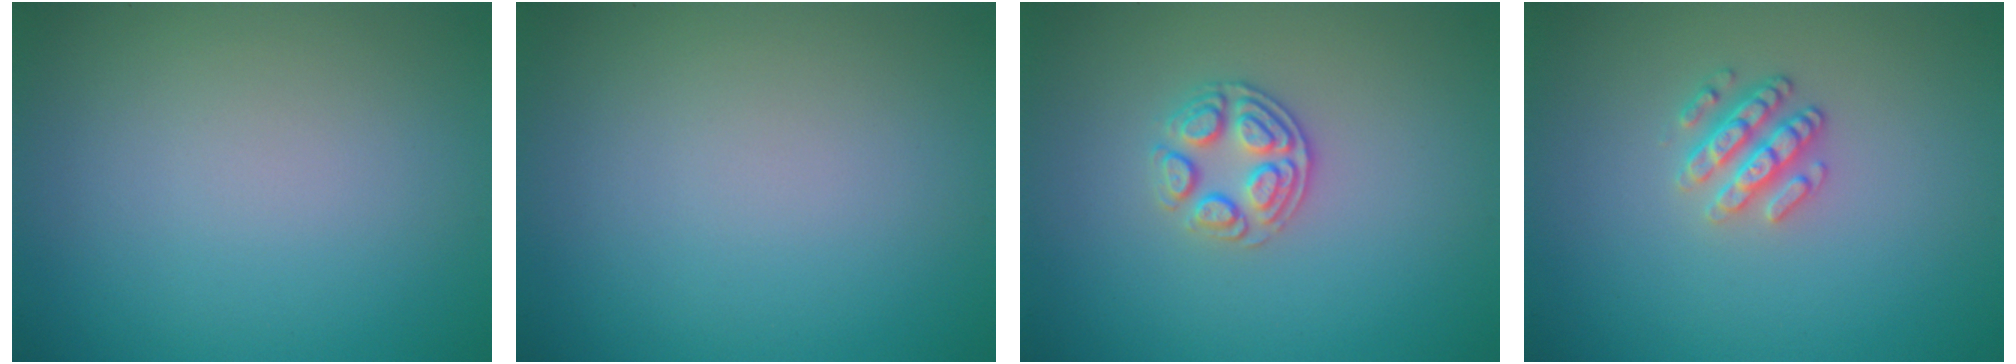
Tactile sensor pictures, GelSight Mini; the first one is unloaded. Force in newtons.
{"total": 0.0}
{"total": 2.6, "press": 2.5, "slide": 0.9}
{"total": 2.5, "press": 2.3, "slide": 0.9}